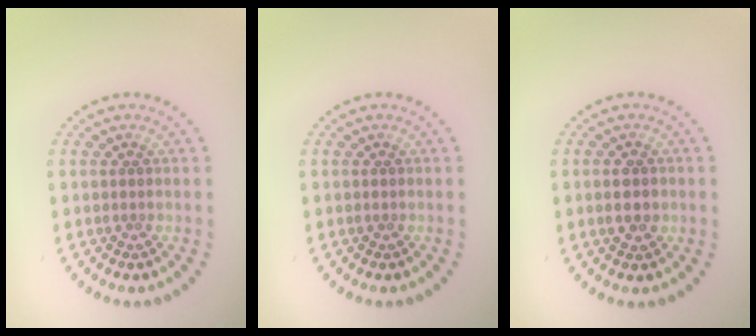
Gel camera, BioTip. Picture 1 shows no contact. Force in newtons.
{"total": 0.0}
{"total": 2.6, "press": 2.6, "slide": 0.1}